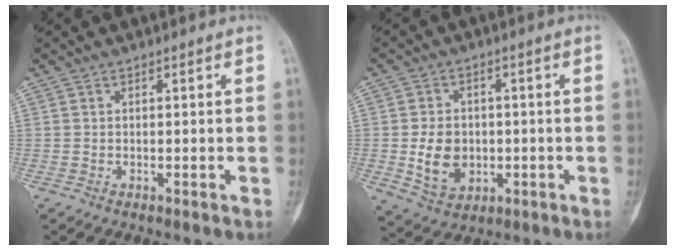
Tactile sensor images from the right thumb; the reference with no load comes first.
{"total": 8.4, "force": [-1.1, 6.5, 5.2], "torque": [-0.070, -0.001, -0.008]}